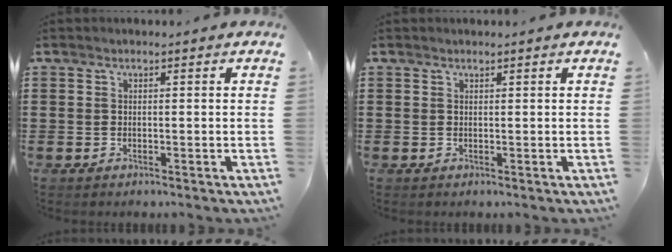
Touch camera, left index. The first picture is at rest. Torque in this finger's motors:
{"motor_torque": [0.72, 0.68, 0.11, 0.00]}